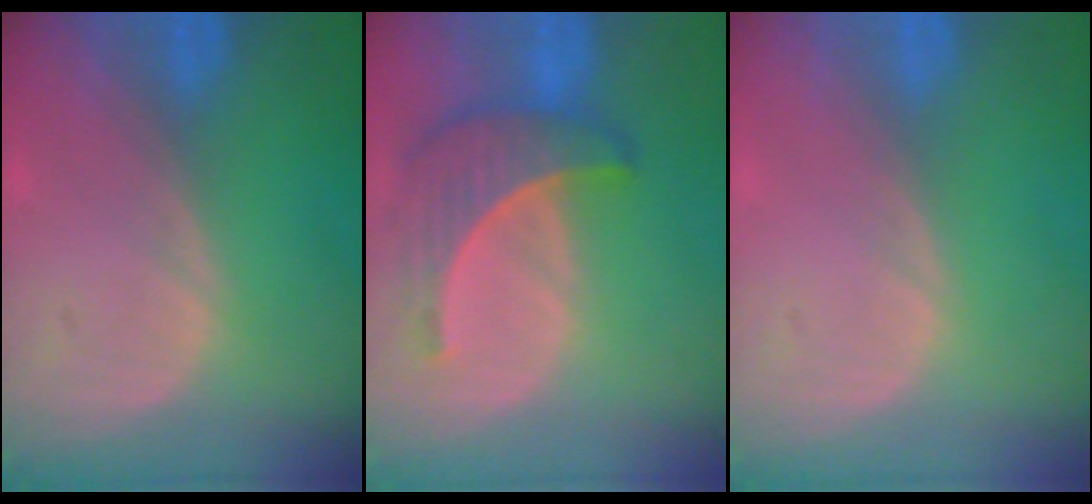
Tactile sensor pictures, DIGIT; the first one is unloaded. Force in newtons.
{"total": 6.8, "press": 6.8, "slide": 0.7}
{"total": 0.0}